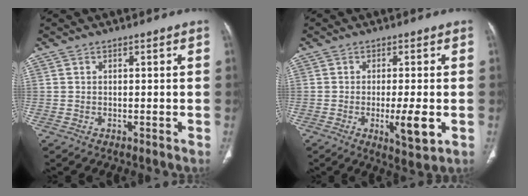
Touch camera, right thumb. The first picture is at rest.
{"total": 6.0, "force": [-1.4, 1.3, 5.7], "torque": [-0.092, -0.013, -0.022]}